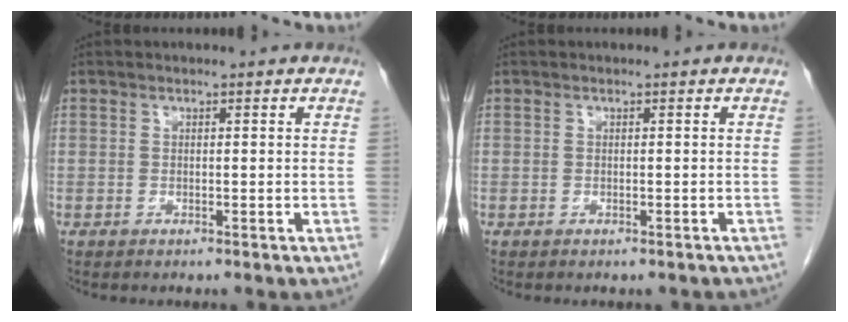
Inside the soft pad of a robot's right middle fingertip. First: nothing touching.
{"total": 1.2, "force": [-1.0, 0.4, 0.4], "torque": [-0.012, -0.002, -0.012]}